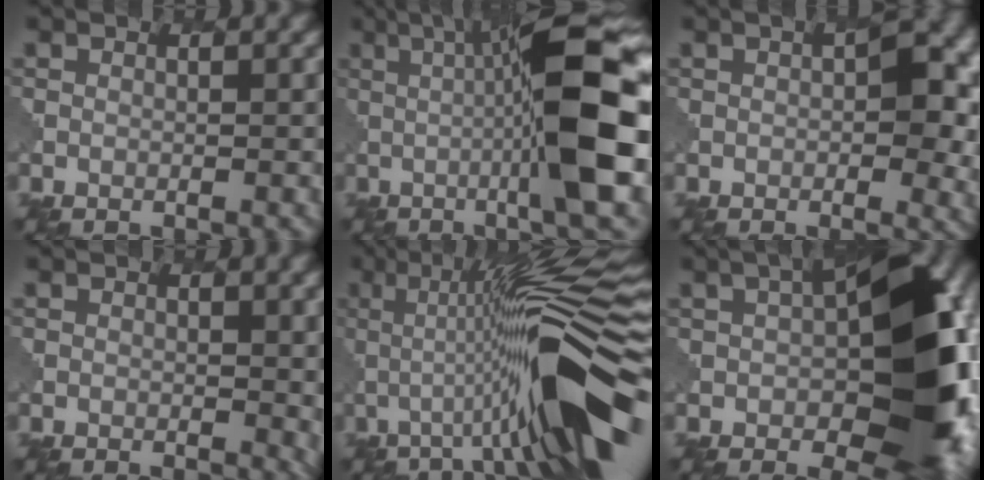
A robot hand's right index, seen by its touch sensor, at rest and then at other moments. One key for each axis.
{"total": 11.9, "fx": 1.1, "fy": 1.3, "fz": 11.8, "tx": -0.157, "ty": 0.015, "tz": 0.003}
{"total": 3.5, "fx": 0.8, "fy": 1.4, "fz": 3.2, "tx": -0.043, "ty": 0.002, "tz": -0.005}
{"total": 1.9, "fx": 0.6, "fy": 1.1, "fz": 1.4, "tx": -0.019, "ty": -0.005, "tz": 0.000}
{"total": 12.8, "fx": -0.6, "fy": 1.6, "fz": 12.7, "tx": -0.185, "ty": 0.029, "tz": -0.028}
{"total": 15.2, "fx": -0.4, "fy": 8.3, "fz": 12.8, "tx": -0.169, "ty": 0.002, "tz": -0.015}